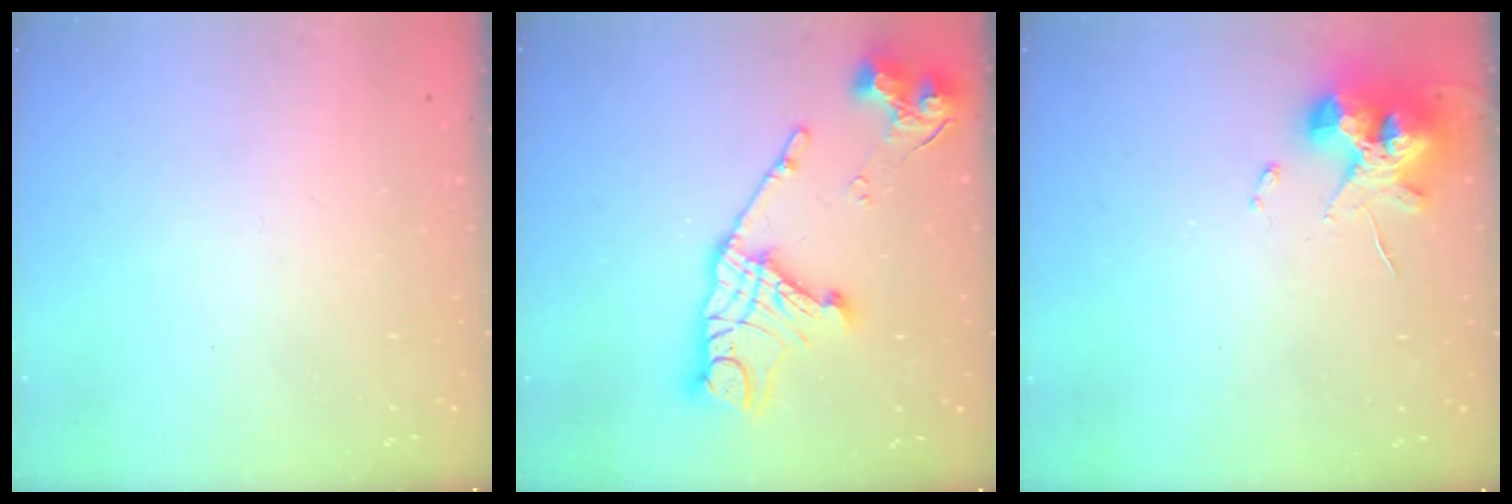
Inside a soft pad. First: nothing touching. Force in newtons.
{"total": 18.2, "press": 18.1, "slide": 1.7}
{"total": 12.3, "press": 12.1, "slide": 2.0}